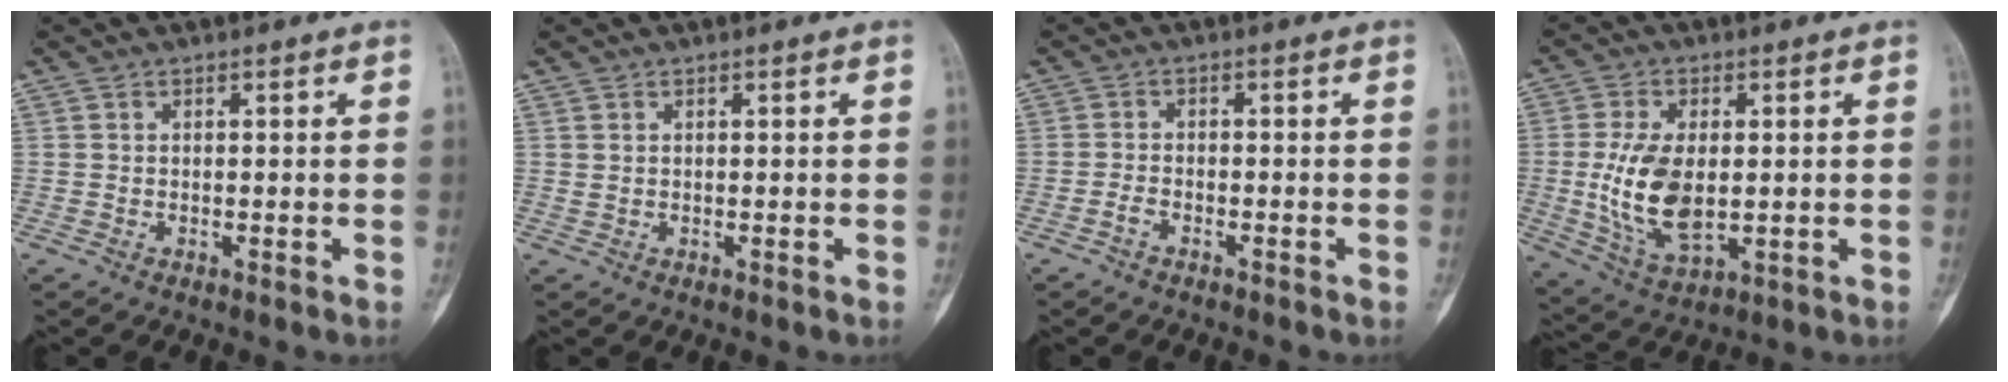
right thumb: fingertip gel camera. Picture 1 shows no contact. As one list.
[{"total": 0.6, "force": [0.3, 0.5, 0.3], "torque": [-0.007, 0.004, 0.007]}, {"total": 1.7, "force": [-1.3, 0.8, 0.9], "torque": [-0.021, 0.010, -0.027]}, {"total": 12.4, "force": [-0.2, 6.7, 10.4], "torque": [-0.203, -0.012, 0.008]}]